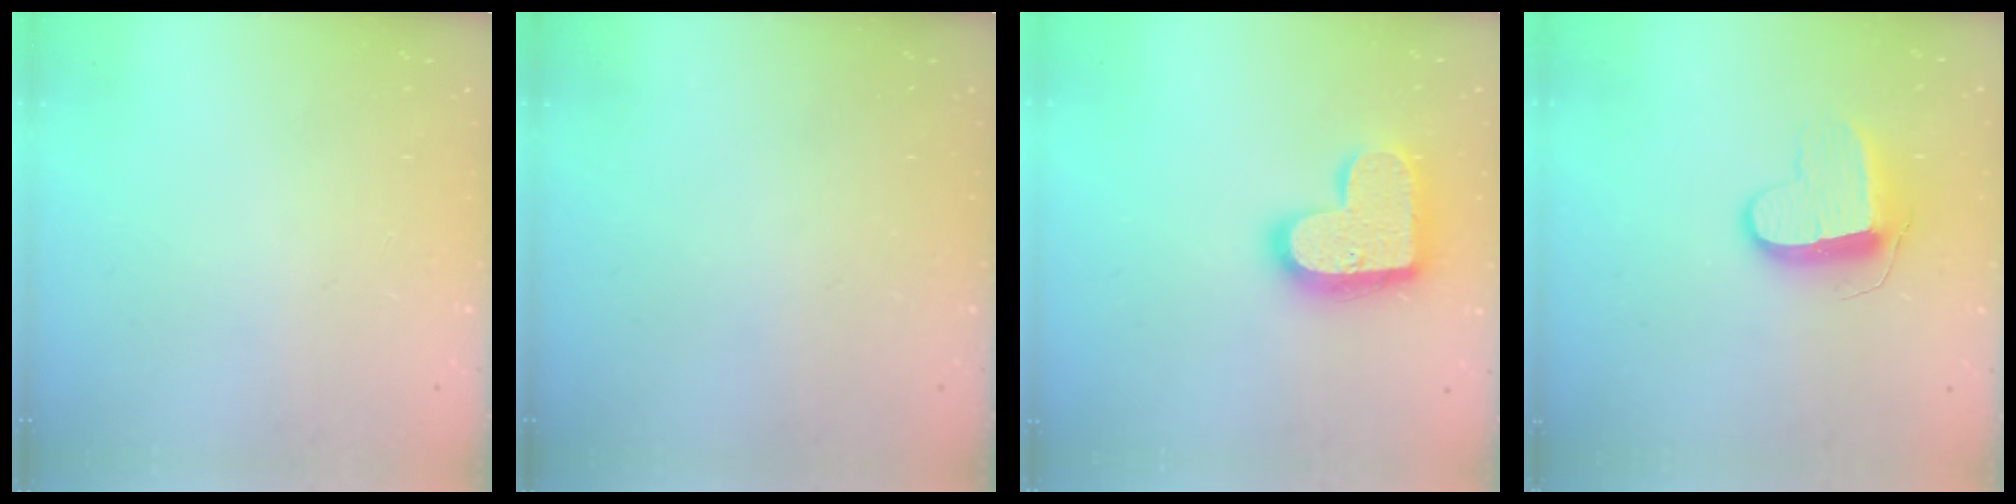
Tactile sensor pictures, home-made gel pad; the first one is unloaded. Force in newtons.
{"total": 0.0}
{"total": 17.8, "press": 17.7, "slide": 1.1}
{"total": 10.5, "press": 10.5, "slide": 0.4}